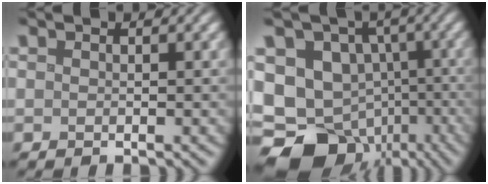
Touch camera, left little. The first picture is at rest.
{"total": 15.5, "force": [-5.6, 12.4, 7.4], "torque": [-0.123, -0.020, -0.092]}